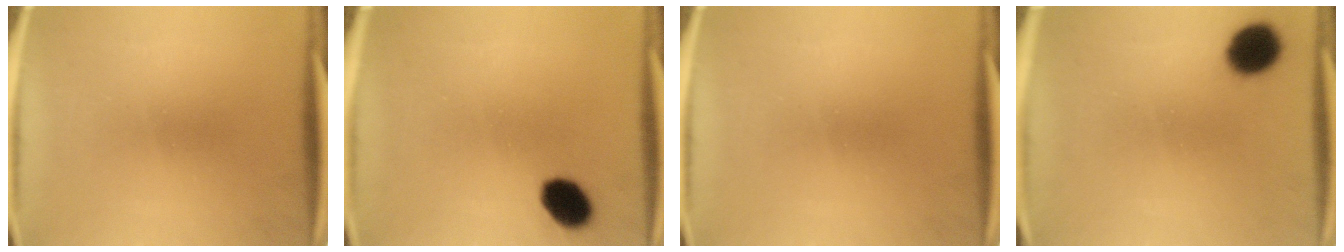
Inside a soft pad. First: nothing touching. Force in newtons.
{"total": 7.3}
{"total": 0.0}
{"total": 9.2}